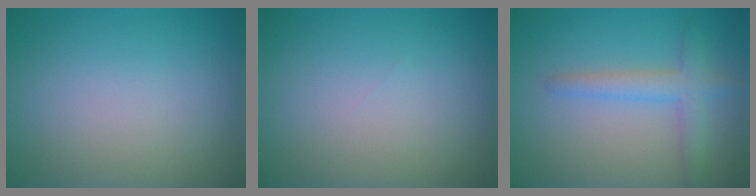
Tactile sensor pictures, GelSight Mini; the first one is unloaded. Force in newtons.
{"total": 0.0}
{"total": 2.8, "press": 2.8, "slide": 0.2}